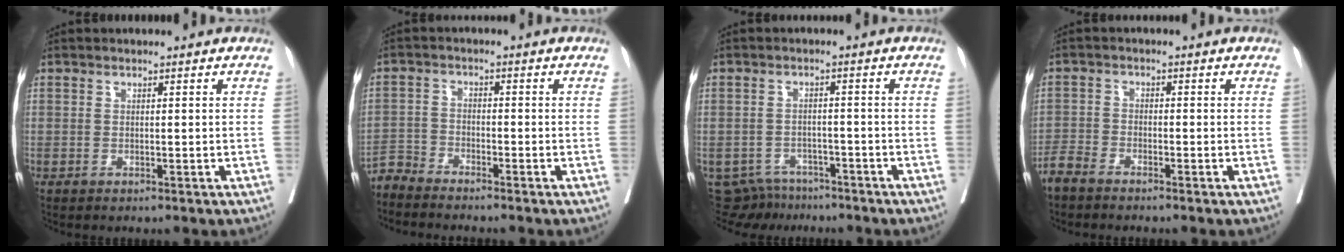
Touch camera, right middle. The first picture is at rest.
{"total": 3.6, "force": [-3.6, -0.3, -0.4], "torque": [0.013, -0.016, -0.073]}
{"total": 7.9, "force": [-7.0, 3.6, 0.3], "torque": [-0.010, 0.007, -0.097]}
{"total": 3.0, "force": [-2.8, 0.7, 0.9], "torque": [-0.019, -0.005, -0.057]}